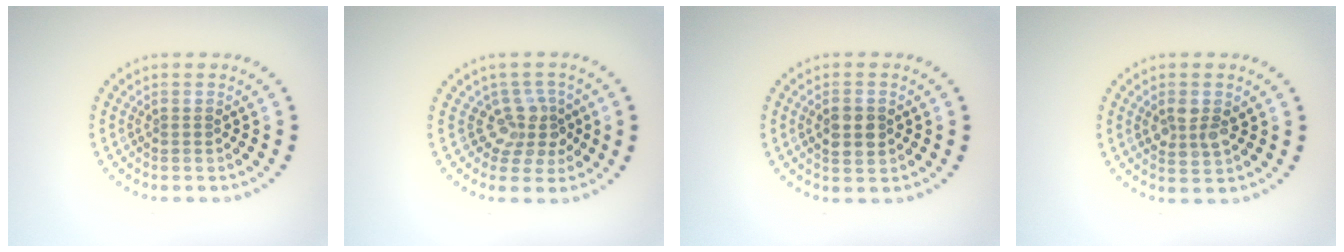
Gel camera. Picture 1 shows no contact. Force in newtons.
{"total": 3.0, "press": 2.2, "slide": 2.1}
{"total": 2.5, "press": 2.4, "slide": 0.2}
{"total": 2.5, "press": 2.5, "slide": 0.4}